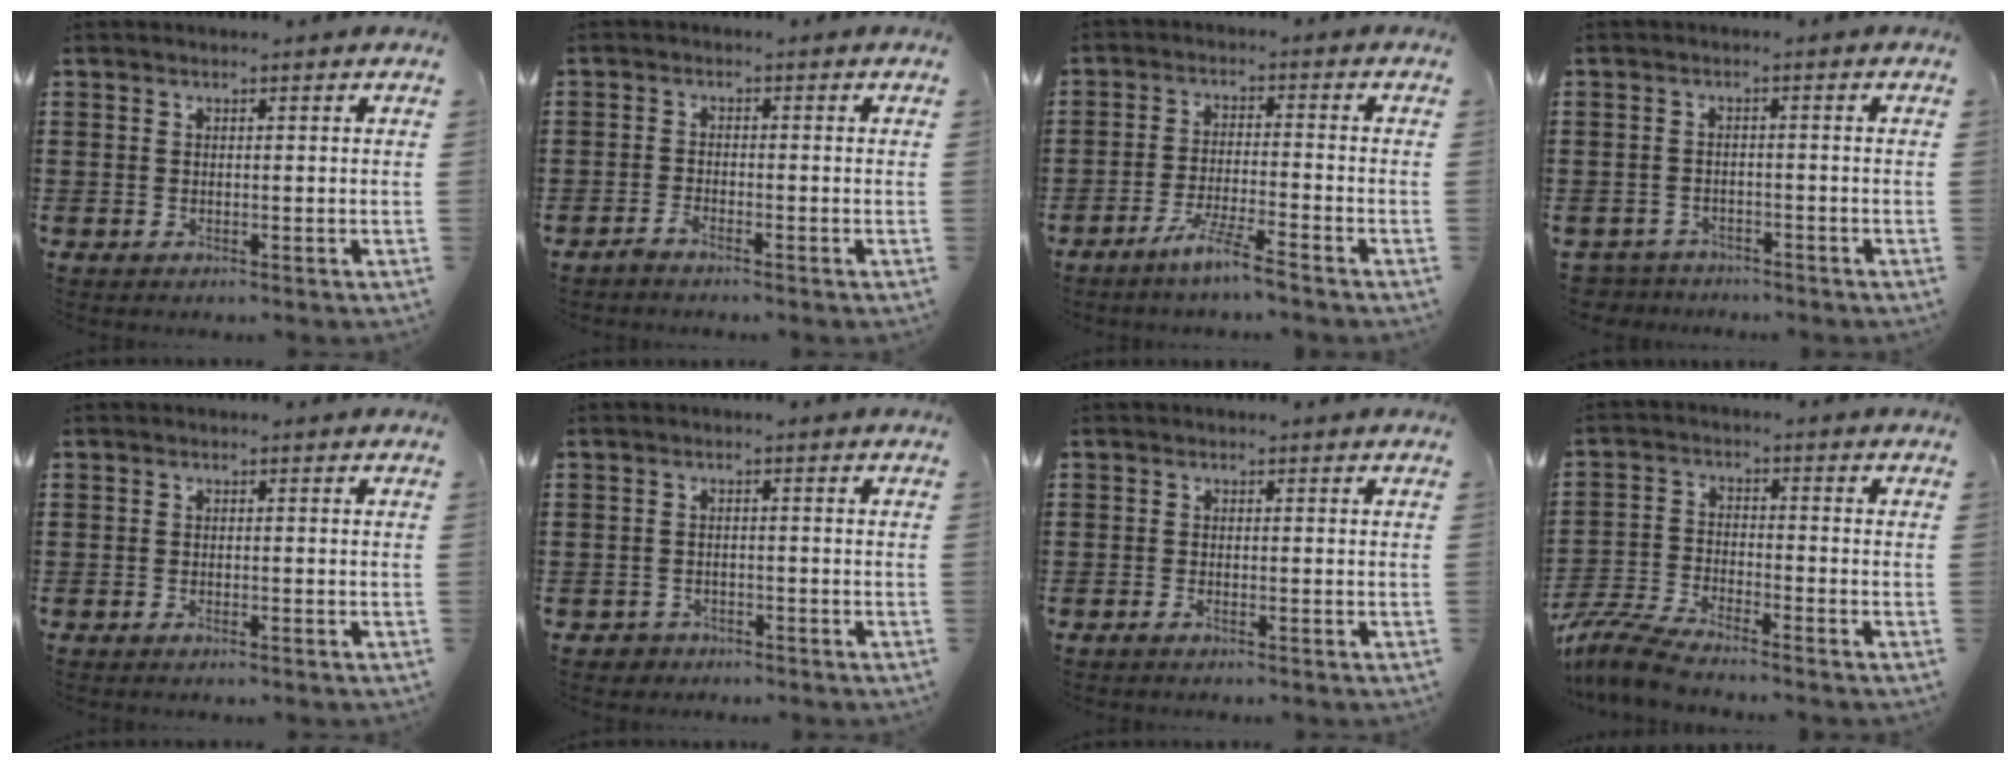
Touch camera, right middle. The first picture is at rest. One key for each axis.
{"total": 1.6, "fx": -1.5, "fy": 0.1, "fz": 0.6, "tx": -0.021, "ty": -0.004, "tz": -0.030}
{"total": 5.4, "fx": -4.4, "fy": -0.3, "fz": 3.0, "tx": -0.062, "ty": -0.011, "tz": -0.083}
{"total": 2.5, "fx": -2.4, "fy": 0.5, "fz": -0.2, "tx": -0.006, "ty": -0.001, "tz": -0.055}
{"total": 0.7, "fx": -0.5, "fy": 0.1, "fz": 0.4, "tx": -0.011, "ty": -0.004, "tz": -0.008}
{"total": 1.4, "fx": -1.2, "fy": 0.7, "fz": 0.0, "tx": -0.005, "ty": 0.002, "tz": -0.029}
{"total": 0.6, "fx": -0.5, "fy": 0.1, "fz": 0.4, "tx": -0.010, "ty": -0.003, "tz": -0.008}
{"total": 6.2, "fx": -5.8, "fy": 0.4, "fz": 2.2, "tx": -0.067, "ty": -0.009, "tz": -0.118}